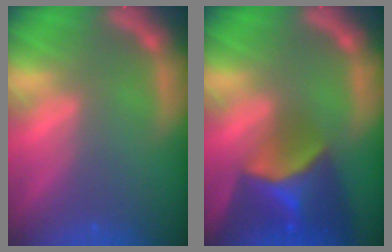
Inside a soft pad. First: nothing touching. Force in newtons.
{"total": 8.9}